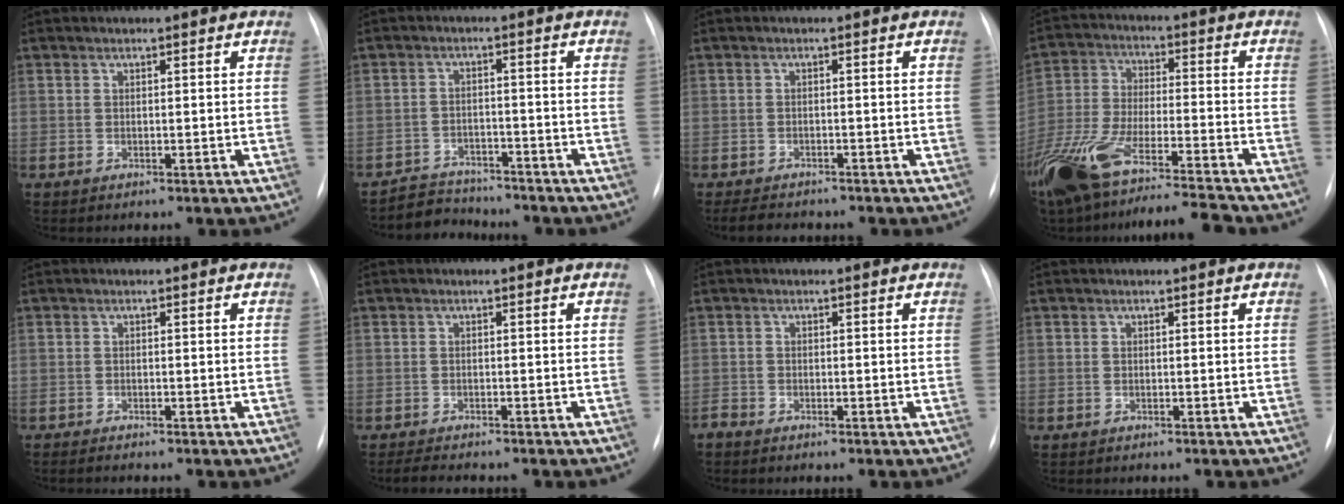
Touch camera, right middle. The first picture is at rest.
{"total": 5.2, "force": [-4.9, 1.6, -0.6], "torque": [0.011, 0.001, -0.081]}
{"total": 4.7, "force": [-4.2, 1.4, 1.6], "torque": [-0.027, -0.009, -0.060]}
{"total": 19.3, "force": [-15.6, 1.3, 11.3], "torque": [-0.238, -0.028, -0.281]}
{"total": 2.4, "force": [-2.2, 0.2, 1.1], "torque": [-0.020, -0.006, -0.030]}
{"total": 3.5, "force": [-3.2, 0.6, 1.3], "torque": [-0.023, -0.011, -0.049]}
{"total": 1.1, "force": [-1.1, 0.1, 0.1], "torque": [-0.005, -0.003, -0.021]}
{"total": 0.7, "force": [-0.6, 0.5, 0.0], "torque": [-0.007, 0.004, -0.012]}